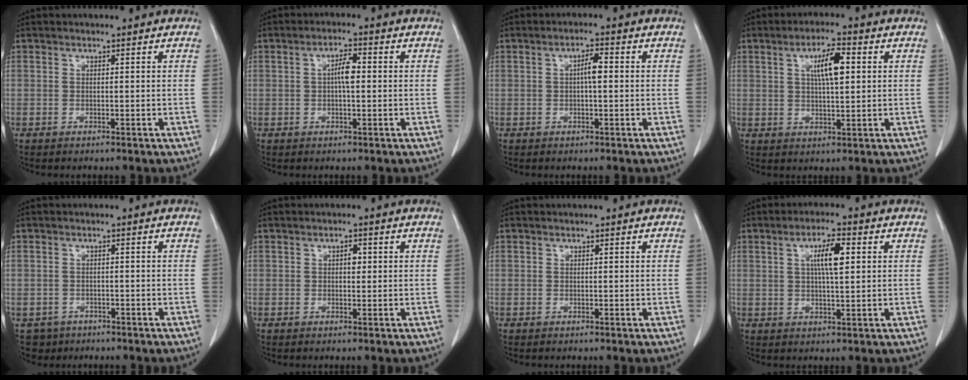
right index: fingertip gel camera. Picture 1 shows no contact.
{"total": 3.4, "force": [0.2, 0.8, 3.3], "torque": [-0.058, 0.008, 0.001]}
{"total": 2.8, "force": [0.1, 0.5, 2.7], "torque": [-0.048, 0.005, 0.001]}
{"total": 6.3, "force": [1.8, 1.3, 5.9], "torque": [-0.104, 0.006, 0.031]}
{"total": 3.6, "force": [-2.3, 2.8, -0.1], "torque": [0.003, 0.006, -0.035]}
{"total": 1.4, "force": [0.2, 0.7, 1.2], "torque": [-0.016, 0.003, 0.002]}
{"total": 0.0}
{"total": 5.7, "force": [1.5, 0.9, 5.4], "torque": [-0.096, 0.005, 0.027]}